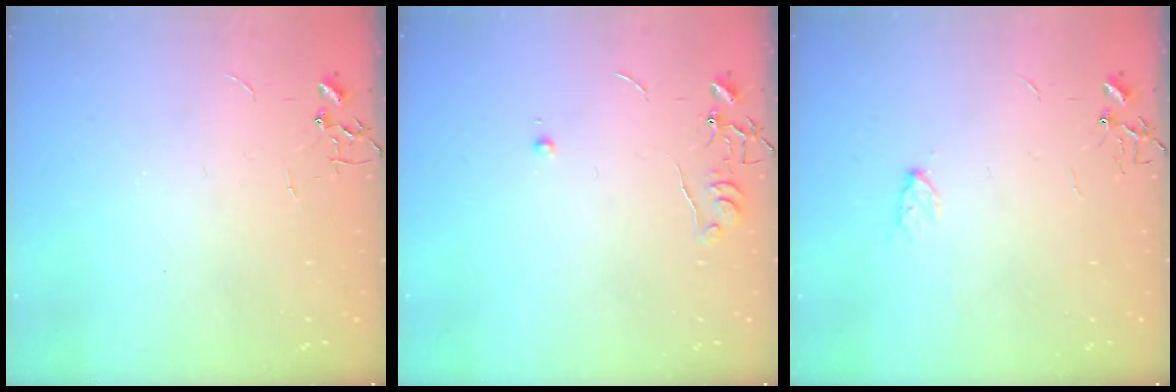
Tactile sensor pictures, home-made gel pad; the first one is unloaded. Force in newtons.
{"total": 5.9, "press": 5.9, "slide": 0.6}
{"total": 3.5, "press": 3.4, "slide": 0.6}